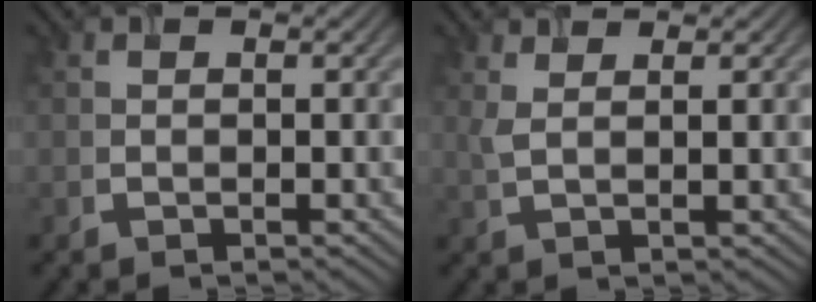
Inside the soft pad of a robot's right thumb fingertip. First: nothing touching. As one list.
[{"total": 2.1, "force": [1.3, 0.6, 1.6], "torque": [-0.031, 0.001, 0.031]}]